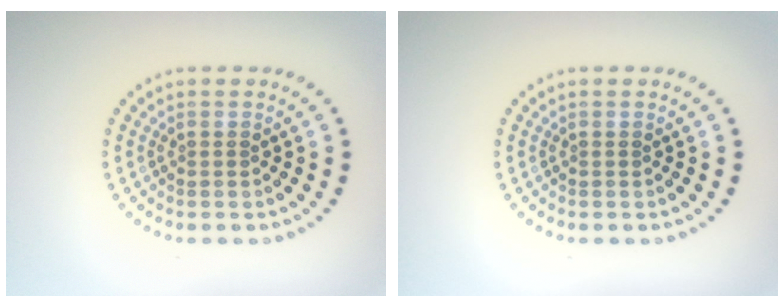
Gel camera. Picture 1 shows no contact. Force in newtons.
{"total": 0.0}